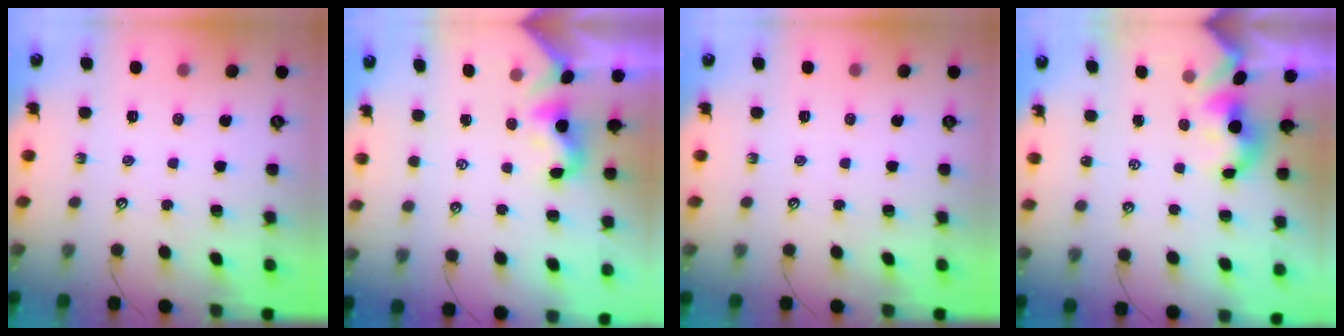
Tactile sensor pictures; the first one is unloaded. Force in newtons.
{"total": 2.0, "press": 1.9, "slide": 0.4}
{"total": 0.0}
{"total": 1.7, "press": 1.7, "slide": 0.2}